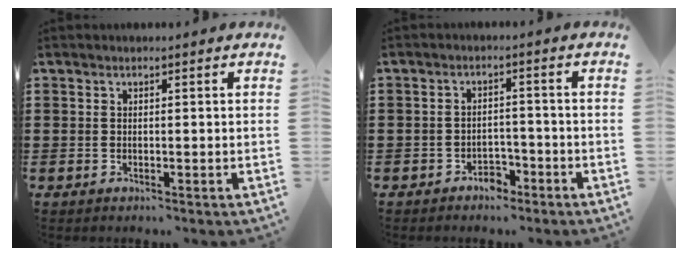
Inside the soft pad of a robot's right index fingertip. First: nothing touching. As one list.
[{"total": 2.6, "force": [-2.3, 1.1, 0.6], "torque": [-0.018, 0.002, -0.047]}]